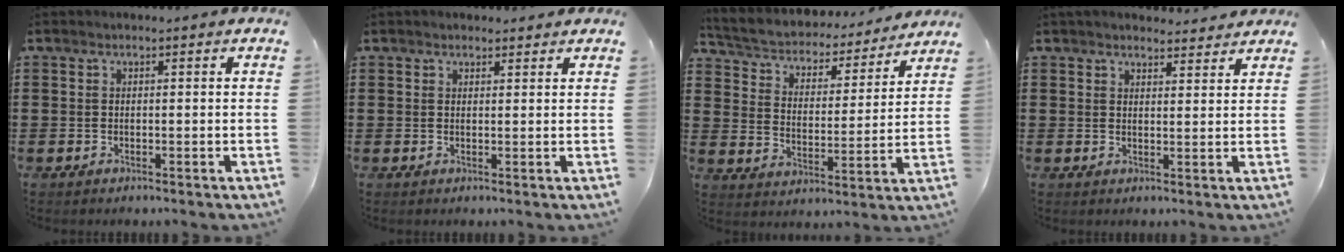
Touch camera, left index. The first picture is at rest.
{"total": 1.3, "force": [1.2, 0.4, 0.1], "torque": [-0.004, 0.003, 0.023]}
{"total": 4.1, "force": [4.0, 1.1, 0.5], "torque": [-0.034, -0.032, 0.060]}
{"total": 2.9, "force": [2.8, 0.6, 0.4], "torque": [-0.016, -0.005, 0.052]}